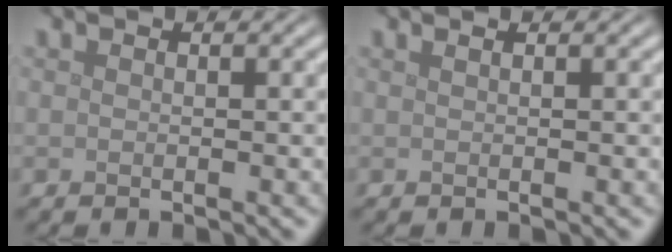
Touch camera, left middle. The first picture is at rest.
{"total": 0.7, "force": [0.4, 0.3, 0.5], "torque": [-0.006, -0.003, 0.002]}